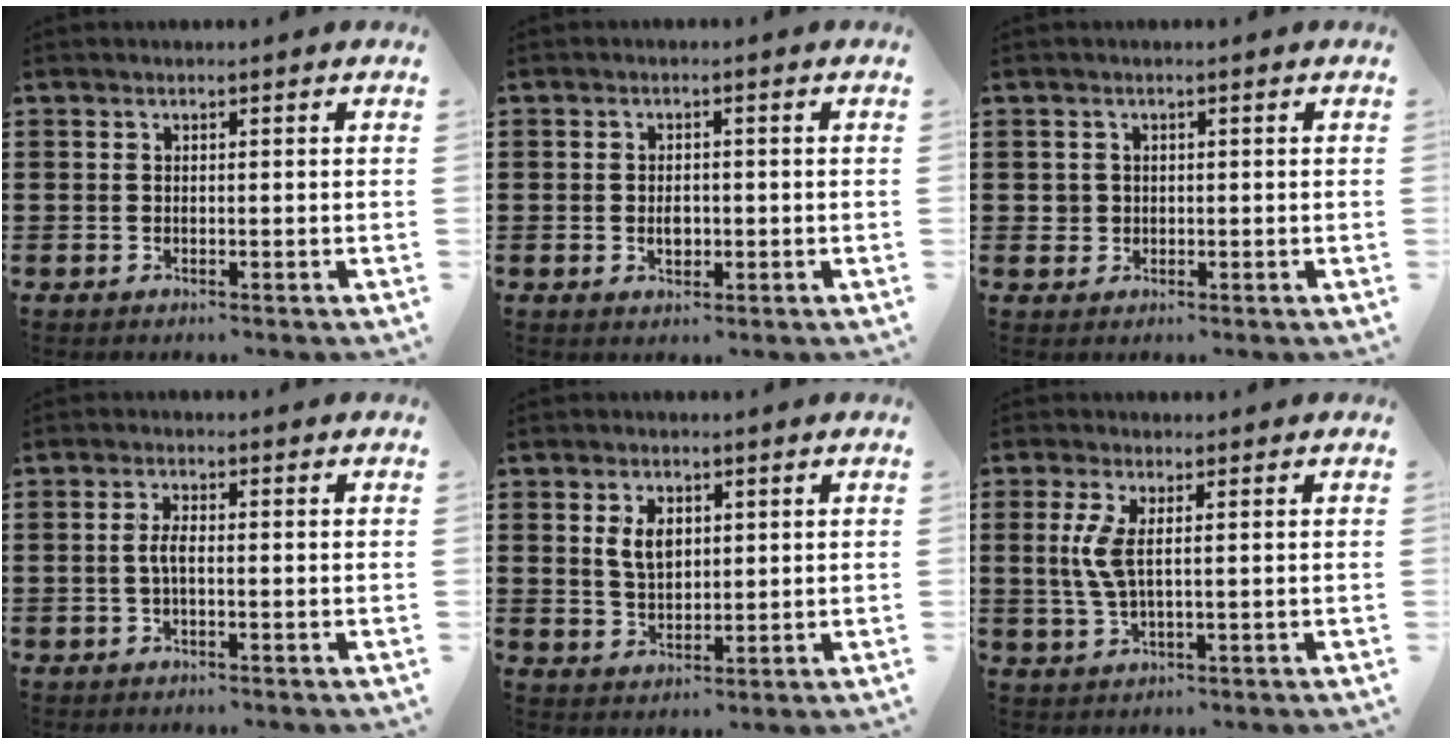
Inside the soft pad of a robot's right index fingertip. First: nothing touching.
{"total": 2.3, "force": [-0.3, 1.5, 1.7], "torque": [-0.027, 0.001, -0.008]}
{"total": 1.5, "force": [0.1, 1.5, 0.2], "torque": [-0.008, 0.008, -0.001]}
{"total": 2.5, "force": [-0.3, 0.7, 2.4], "torque": [-0.052, 0.001, -0.010]}
{"total": 4.5, "force": [1.4, 2.8, 3.2], "torque": [-0.064, 0.007, 0.023]}
{"total": 4.4, "force": [0.8, 1.3, 4.2], "torque": [-0.106, -0.005, 0.006]}